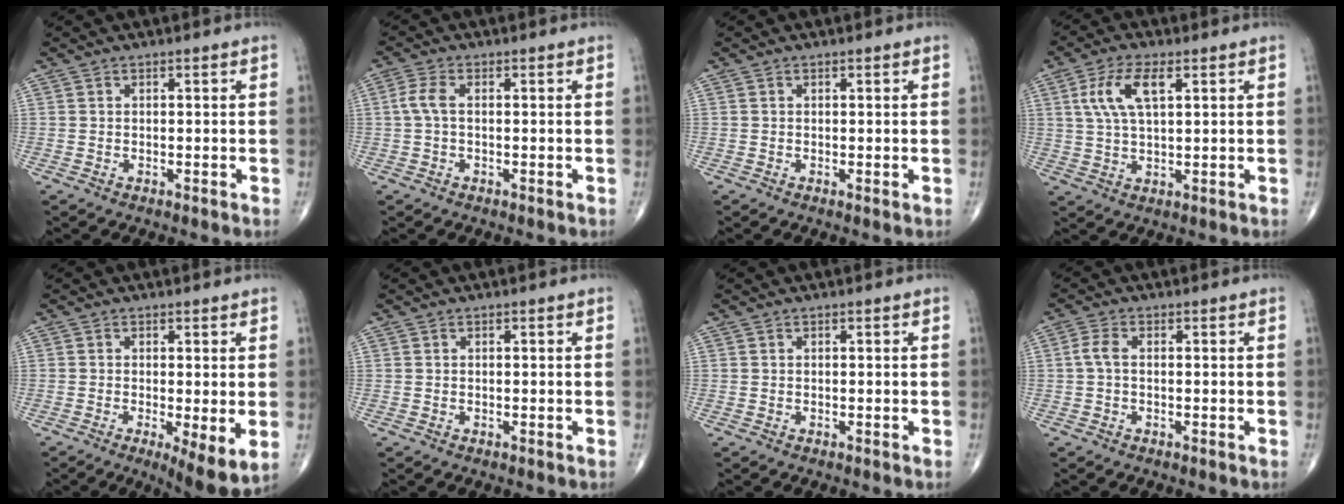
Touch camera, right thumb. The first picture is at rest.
{"total": 3.2, "force": [0.1, 1.5, 2.9], "torque": [-0.074, 0.005, -0.003]}
{"total": 0.0}
{"total": 8.2, "force": [2.8, 3.4, 6.9], "torque": [-0.144, 0.002, 0.056]}
{"total": 6.9, "force": [-1.2, 1.8, 6.5], "torque": [-0.104, -0.023, -0.020]}
{"total": 0.0}
{"total": 0.0}
{"total": 2.5, "force": [-0.1, 1.3, 2.2], "torque": [-0.049, 0.004, -0.007]}